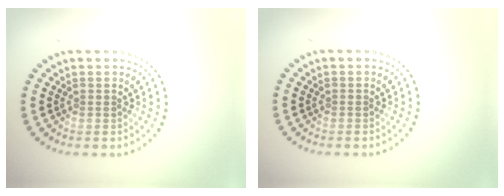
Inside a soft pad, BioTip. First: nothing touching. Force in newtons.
{"total": 0.0}